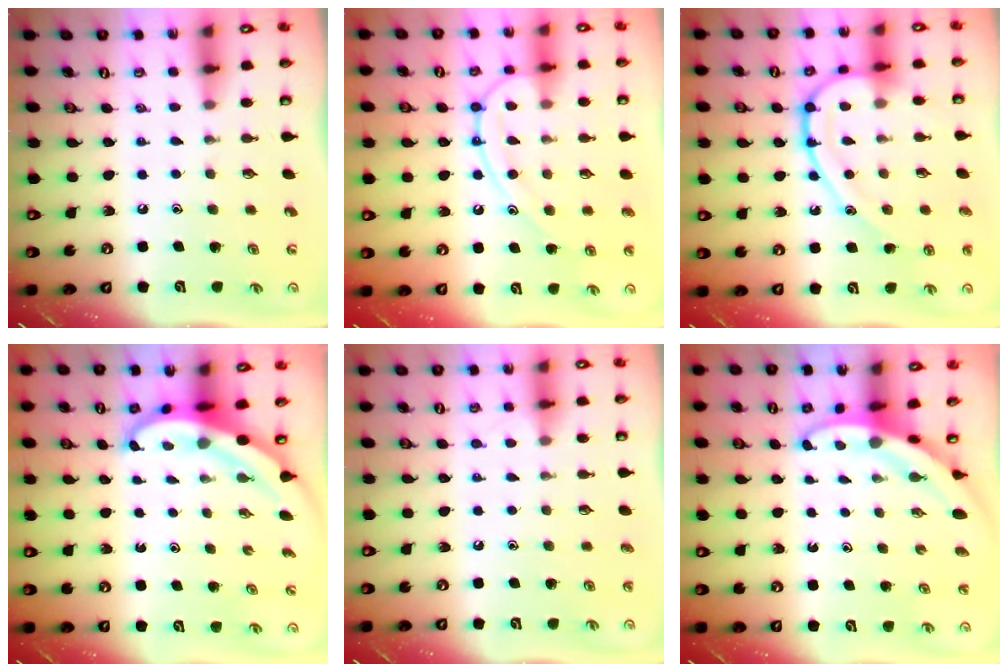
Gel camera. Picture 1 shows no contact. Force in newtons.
{"total": 12.6, "press": 12.5, "slide": 1.4}
{"total": 14.7, "press": 14.7, "slide": 0.4}
{"total": 4.5, "press": 4.5, "slide": 0.7}
{"total": 3.0, "press": 3.0, "slide": 0.3}
{"total": 4.0, "press": 4.0, "slide": 0.2}